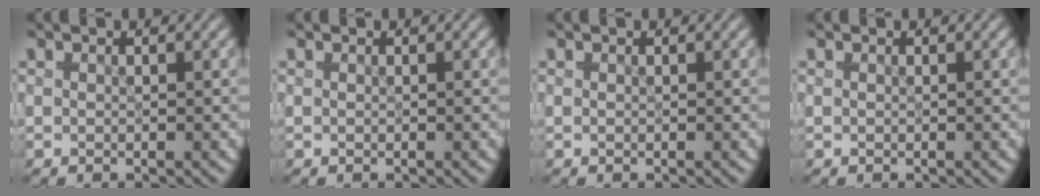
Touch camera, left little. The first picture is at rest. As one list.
[{"total": 0.0}, {"total": 0.0}, {"total": 0.0}]